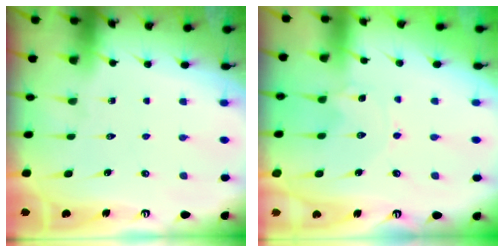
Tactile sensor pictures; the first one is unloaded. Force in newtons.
{"total": 1.5, "press": 1.4, "slide": 0.2}